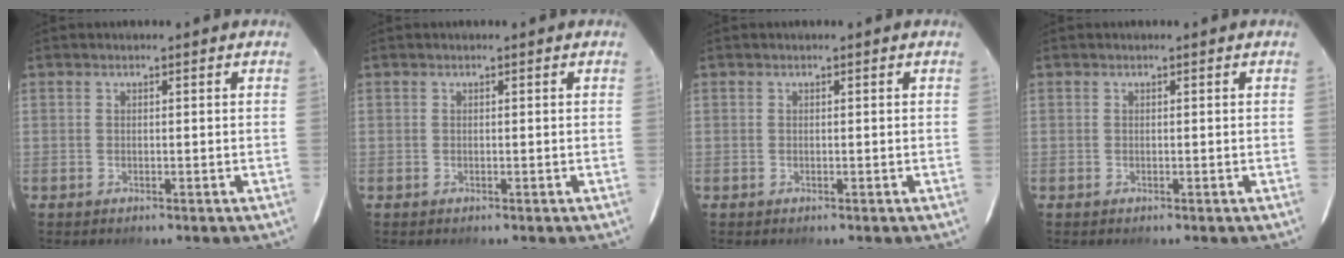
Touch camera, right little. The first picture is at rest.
{"total": 0.0}
{"total": 0.0}
{"total": 0.0}